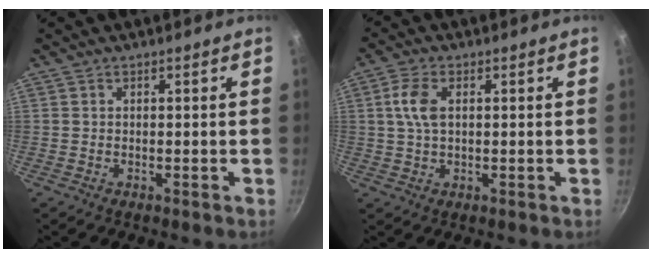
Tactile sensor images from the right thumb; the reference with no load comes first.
{"total": 5.5, "force": [1.2, 3.2, 4.4], "torque": [-0.087, 0.005, 0.021]}